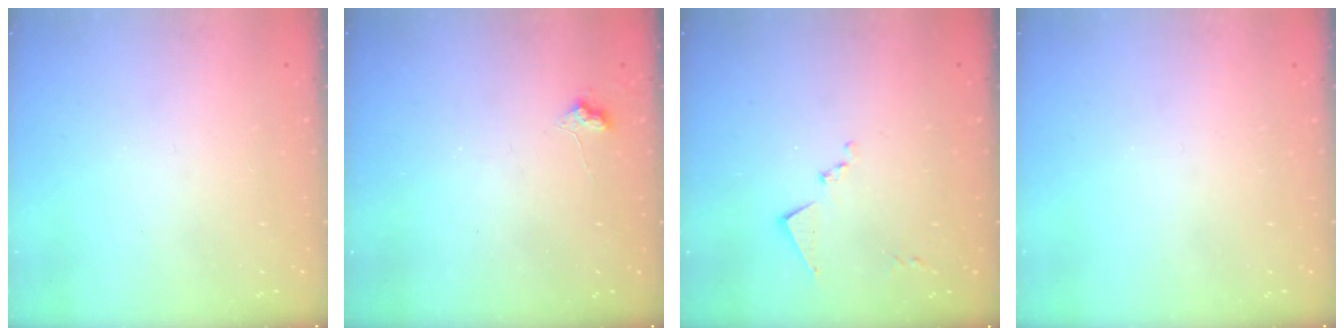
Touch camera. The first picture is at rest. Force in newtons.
{"total": 7.0, "press": 6.9, "slide": 0.8}
{"total": 8.6, "press": 8.6, "slide": 0.4}
{"total": 0.0}